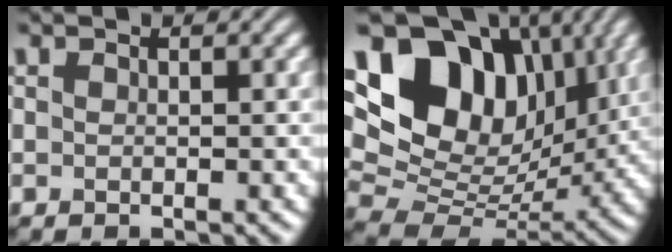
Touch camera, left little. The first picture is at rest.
{"total": 15.3, "force": [7.1, 10.1, 9.0], "torque": [-0.172, 0.040, 0.124]}